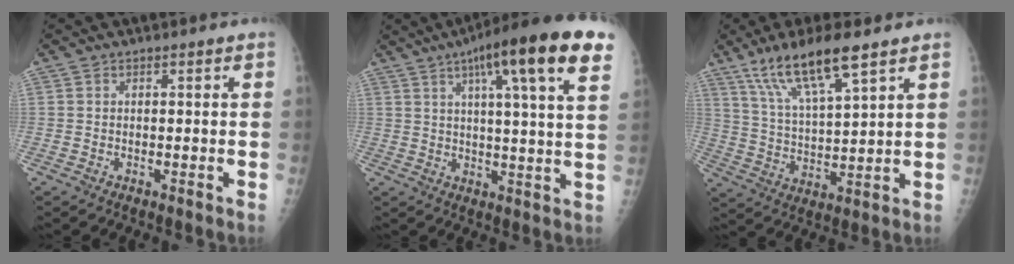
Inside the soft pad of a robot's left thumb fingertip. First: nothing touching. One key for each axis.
{"total": 19.4, "fx": 10.0, "fy": 2.7, "fz": 16.4, "tx": -0.234, "ty": -0.008, "tz": 0.132}
{"total": 13.1, "fx": 8.5, "fy": 2.5, "fz": 9.6, "tx": -0.178, "ty": -0.031, "tz": 0.169}